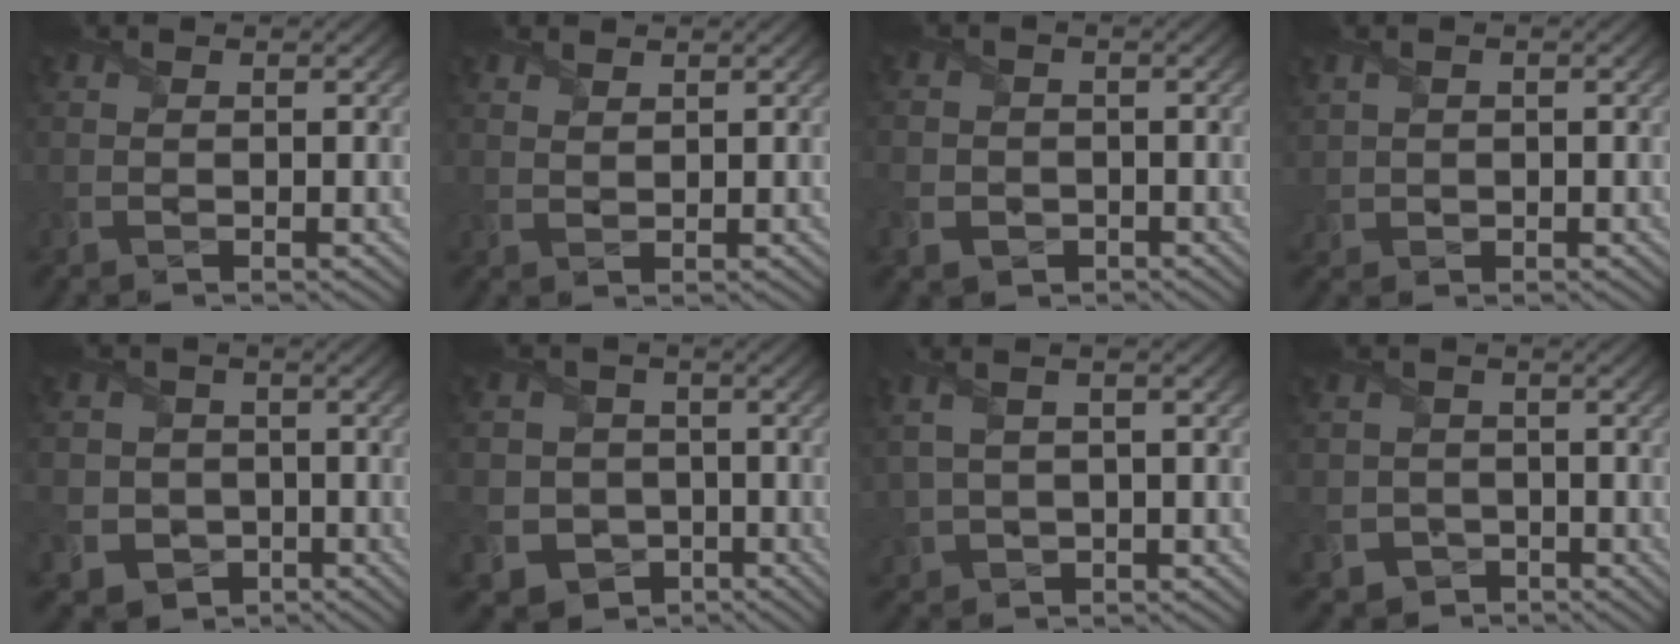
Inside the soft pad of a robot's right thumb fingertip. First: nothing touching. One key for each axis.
{"total": 1.4, "fx": 1.2, "fy": 0.7, "fz": 0.4, "tx": -0.010, "ty": 0.000, "tz": 0.026}
{"total": 4.1, "fx": -1.4, "fy": 3.8, "fz": 0.7, "tx": -0.031, "ty": 0.002, "tz": -0.046}
{"total": 1.7, "fx": 0.5, "fy": 1.5, "fz": 0.7, "tx": -0.027, "ty": 0.000, "tz": 0.010}
{"total": 7.1, "fx": -1.8, "fy": 6.7, "fz": 1.4, "tx": -0.062, "ty": -0.005, "tz": -0.061}
{"total": 8.5, "fx": -2.3, "fy": 7.9, "fz": 1.9, "tx": -0.075, "ty": -0.009, "tz": -0.068}
{"total": 5.2, "fx": 0.9, "fy": 2.7, "fz": 4.3, "tx": -0.114, "ty": 0.000, "tz": 0.030}
{"total": 4.9, "fx": -1.8, "fy": 4.5, "fz": 0.4, "tx": -0.027, "ty": -0.003, "tz": -0.060}